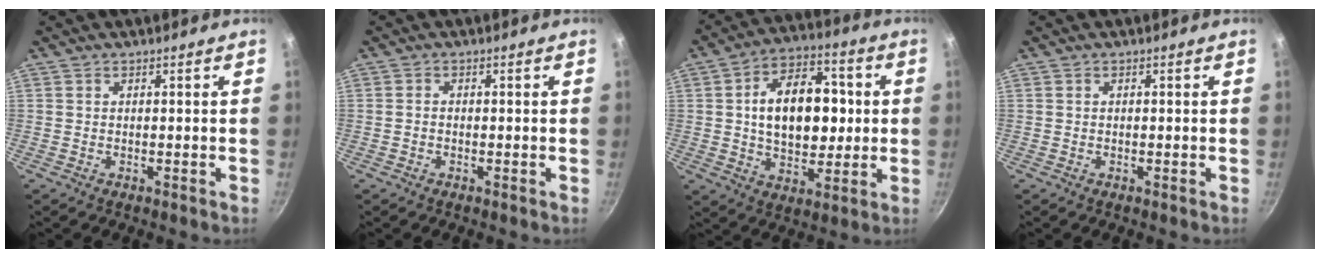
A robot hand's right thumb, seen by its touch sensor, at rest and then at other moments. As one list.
[{"total": 0.9, "force": [-0.4, 0.7, 0.5], "torque": [-0.007, 0.005, -0.008]}, {"total": 17.6, "force": [1.5, 11.4, 13.3], "torque": [-0.168, 0.018, 0.020]}, {"total": 0.0}]